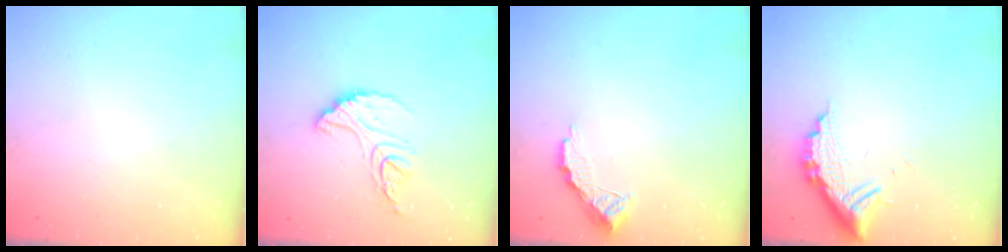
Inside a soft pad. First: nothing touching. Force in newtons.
{"total": 12.7, "press": 12.6, "slide": 1.2}
{"total": 8.5, "press": 8.4, "slide": 0.5}
{"total": 11.9, "press": 11.9, "slide": 0.7}